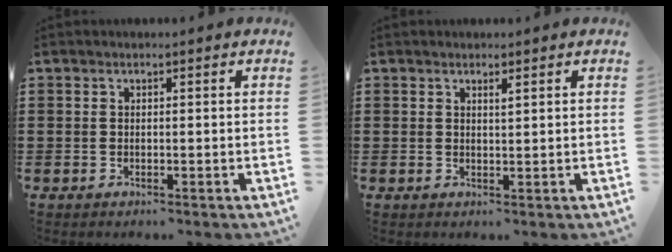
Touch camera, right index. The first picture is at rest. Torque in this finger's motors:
{"motor_torque": [-0.15, 0.19, 0.08, 0.00]}